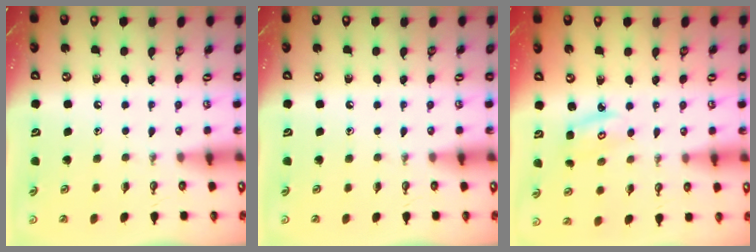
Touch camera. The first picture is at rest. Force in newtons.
{"total": 0.0}
{"total": 2.7, "press": 2.6, "slide": 0.3}